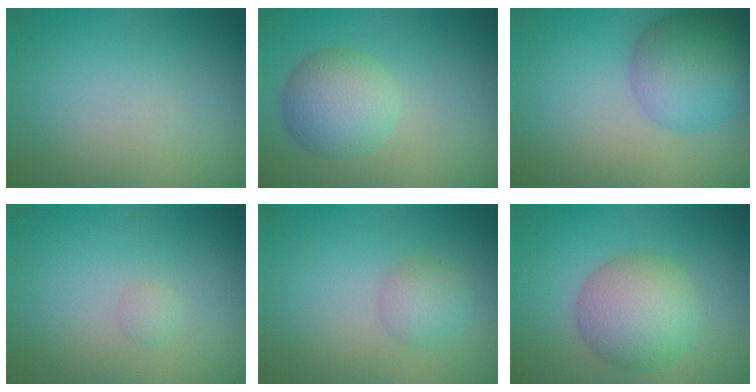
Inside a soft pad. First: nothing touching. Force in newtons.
{"total": 4.5, "press": 4.5, "slide": 0.2}
{"total": 6.2, "press": 6.2, "slide": 0.3}
{"total": 0.7, "press": 0.7, "slide": 0.0}
{"total": 2.2, "press": 2.2, "slide": 0.1}
{"total": 6.1, "press": 6.1, "slide": 0.1}